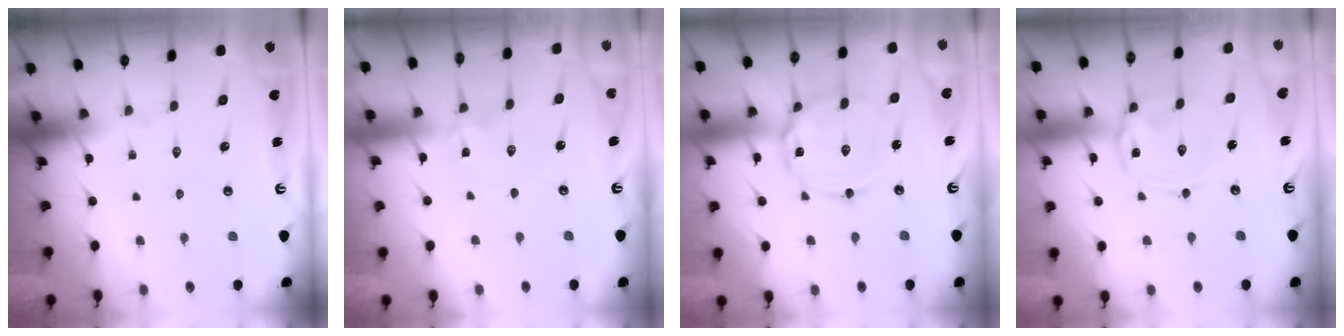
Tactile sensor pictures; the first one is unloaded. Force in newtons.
{"total": 0.8, "press": 0.7, "slide": 0.3}
{"total": 9.4, "press": 9.4, "slide": 0.6}
{"total": 2.7, "press": 2.7, "slide": 0.4}